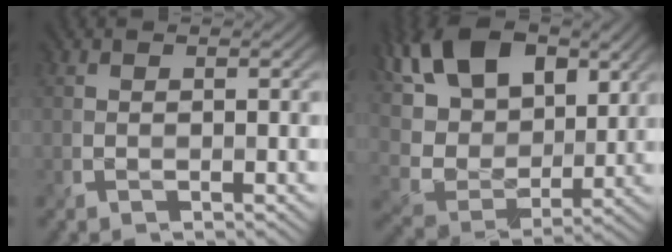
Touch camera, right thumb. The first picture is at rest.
{"total": 14.1, "force": [5.6, 8.8, 9.4], "torque": [-0.211, 0.007, 0.101]}